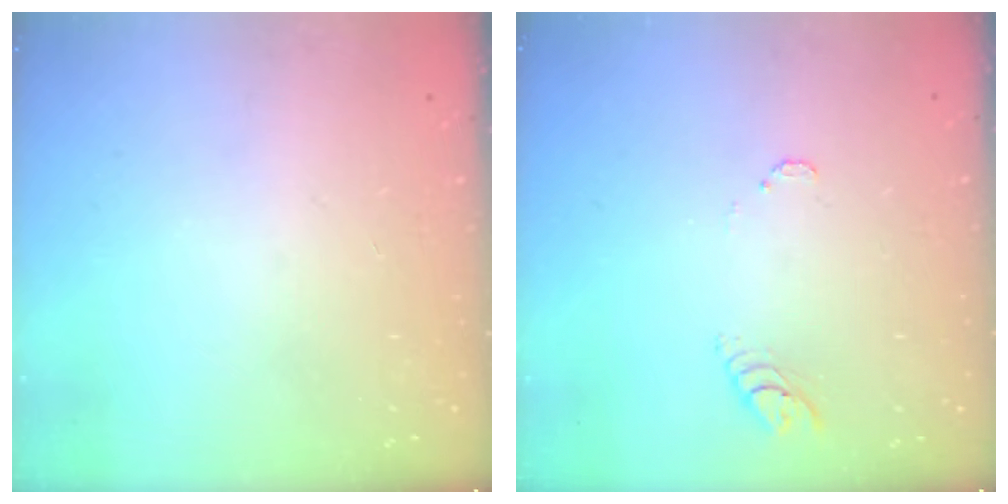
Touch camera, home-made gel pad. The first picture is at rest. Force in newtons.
{"total": 3.7, "press": 3.7, "slide": 0.2}